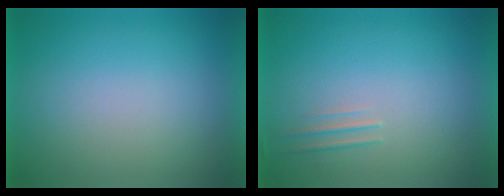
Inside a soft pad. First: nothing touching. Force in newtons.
{"total": 1.5}